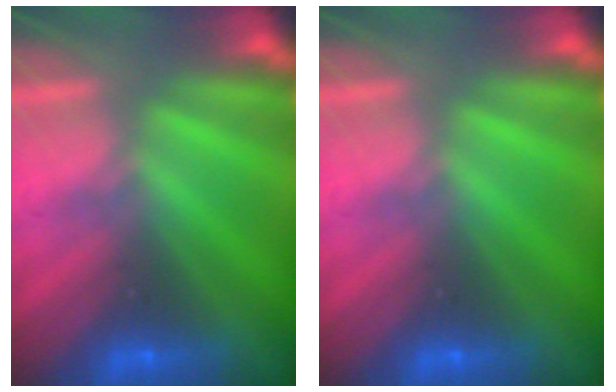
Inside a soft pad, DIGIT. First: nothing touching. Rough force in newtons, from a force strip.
{"total": 0.0}